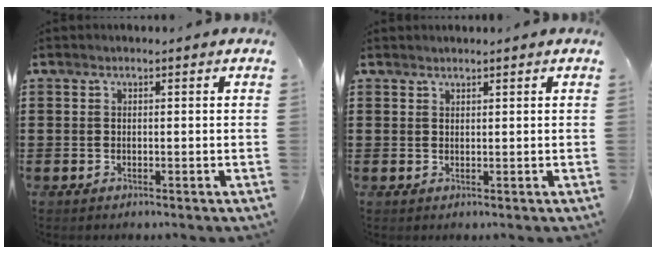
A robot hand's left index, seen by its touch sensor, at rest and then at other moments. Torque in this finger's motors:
{"motor_torque": [0.67, 0.67, -0.01, -0.01]}